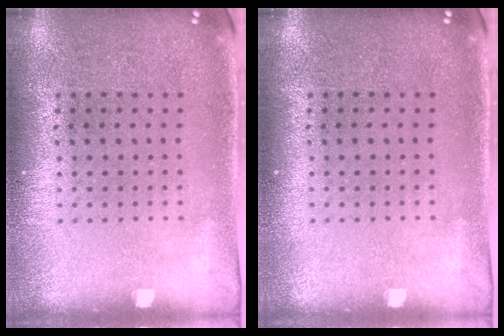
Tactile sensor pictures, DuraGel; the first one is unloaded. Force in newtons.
{"total": 0.0}